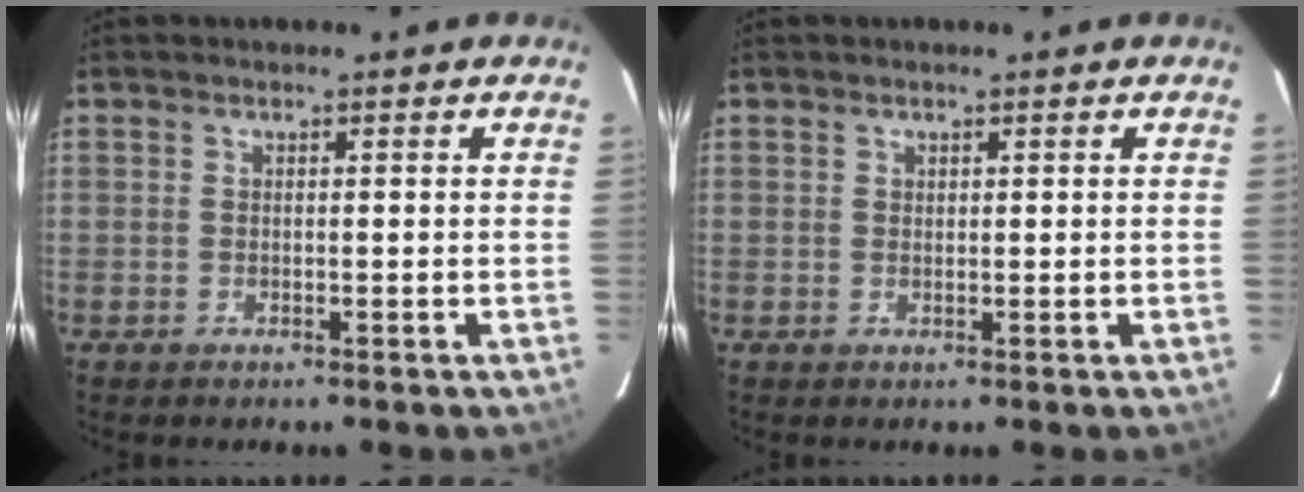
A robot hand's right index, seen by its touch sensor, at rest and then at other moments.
{"total": 0.5, "force": [0.3, 0.4, 0.1], "torque": [0.001, 0.003, 0.006]}